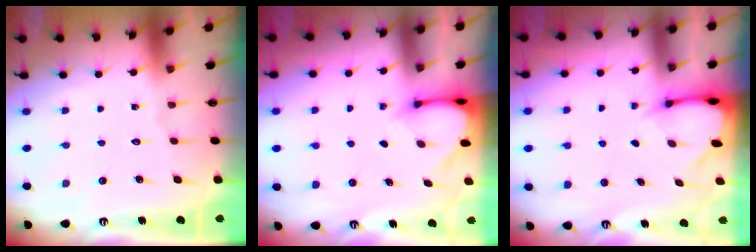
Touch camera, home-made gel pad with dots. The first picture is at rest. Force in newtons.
{"total": 2.9, "press": 2.9, "slide": 0.2}
{"total": 2.5, "press": 2.5, "slide": 0.0}